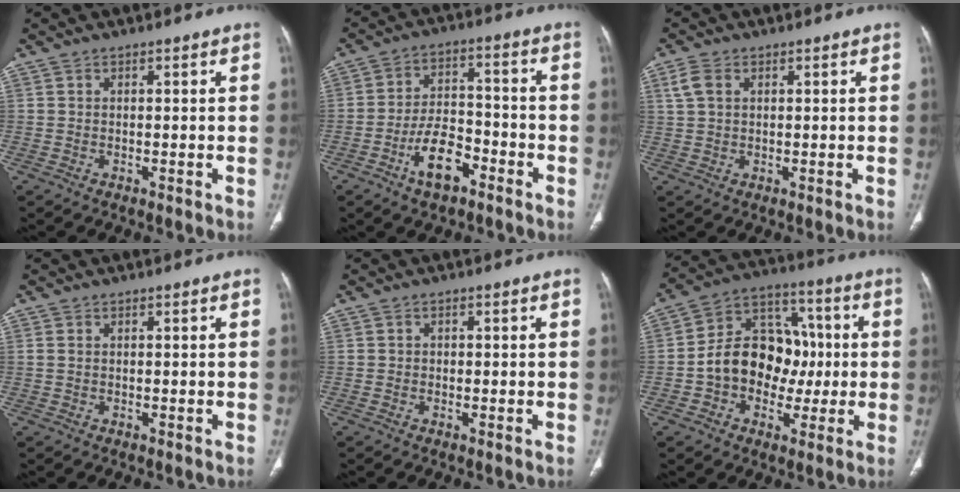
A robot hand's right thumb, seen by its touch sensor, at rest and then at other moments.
{"total": 9.6, "force": [-5.3, 4.8, 6.4], "torque": [-0.101, 0.038, -0.093]}
{"total": 3.5, "force": [1.2, 2.3, 2.3], "torque": [-0.057, 0.010, 0.028]}
{"total": 0.5, "force": [0.0, 0.4, 0.3], "torque": [-0.012, 0.002, 0.003]}
{"total": 0.7, "force": [-0.1, 0.7, 0.2], "torque": [0.003, 0.004, -0.003]}
{"total": 15.6, "force": [-1.3, 12.2, 9.6], "torque": [-0.111, 0.047, -0.025]}